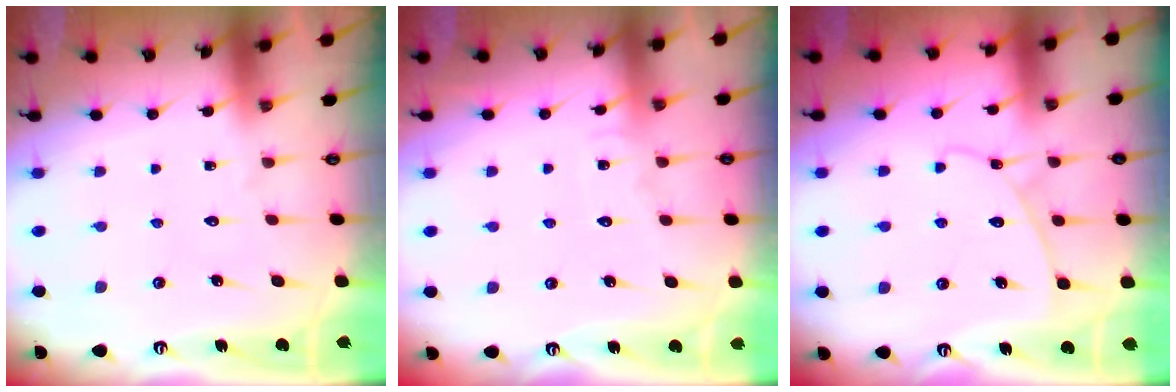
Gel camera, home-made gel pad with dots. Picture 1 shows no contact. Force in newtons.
{"total": 6.0, "press": 6.0, "slide": 0.6}
{"total": 4.8, "press": 4.8, "slide": 0.4}